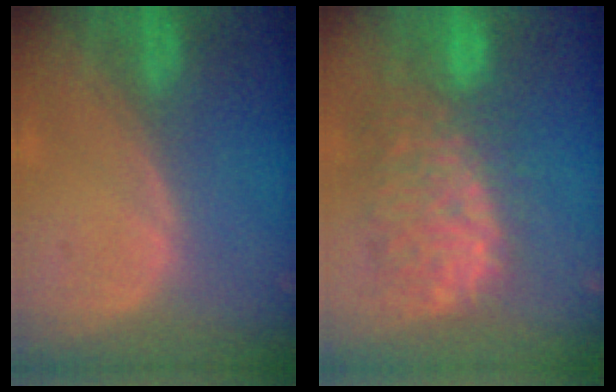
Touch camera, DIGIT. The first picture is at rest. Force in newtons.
{"total": 11.4, "press": 10.4, "slide": 4.7}